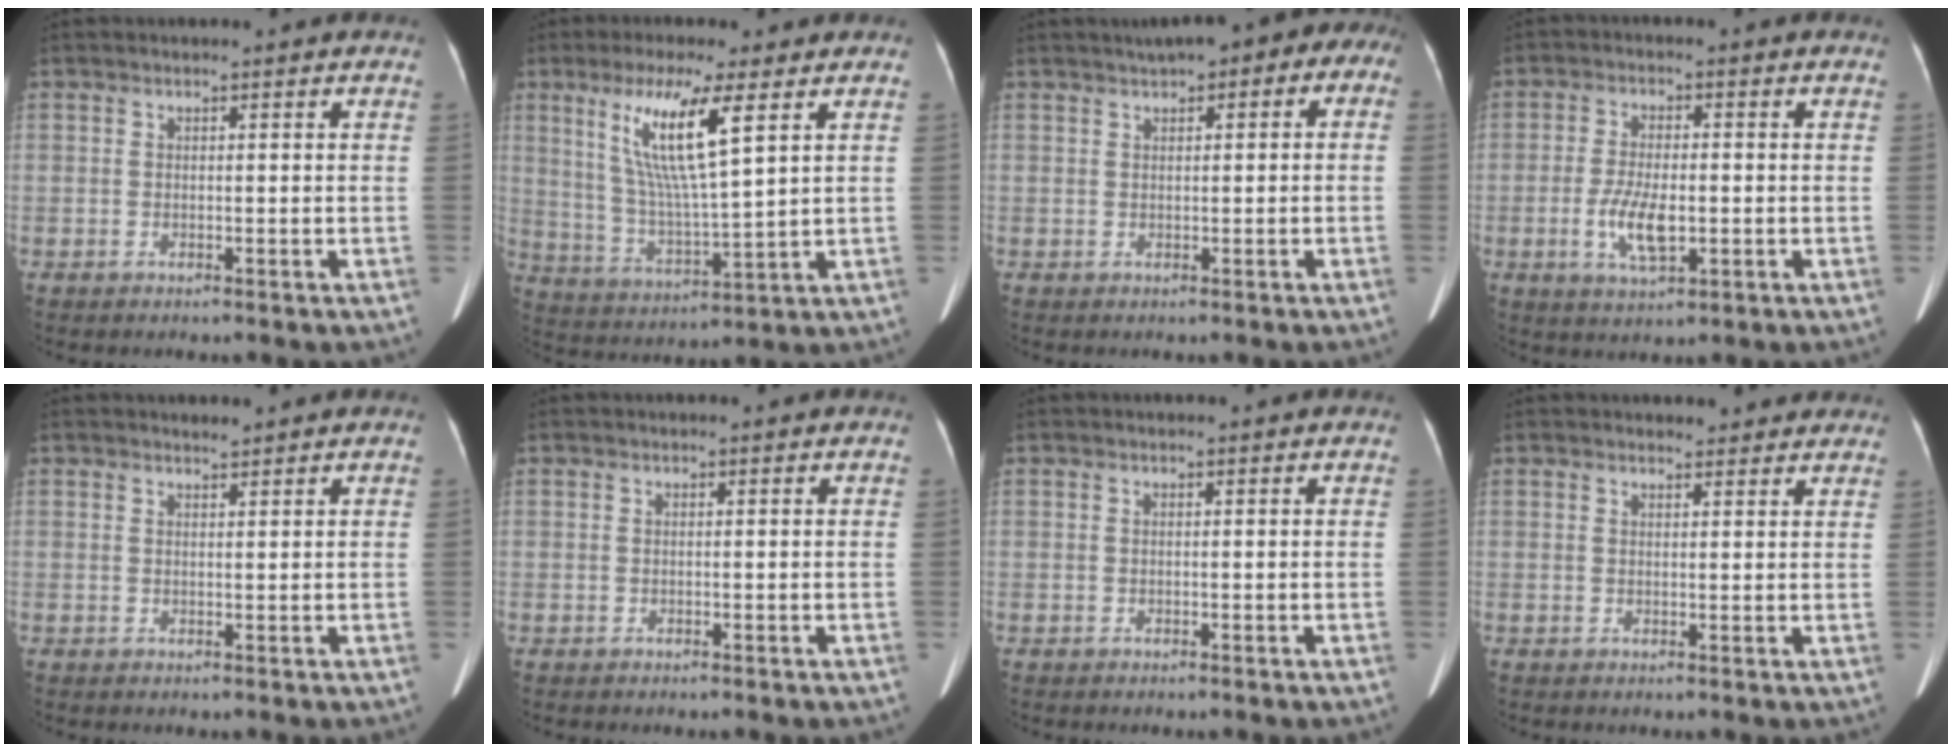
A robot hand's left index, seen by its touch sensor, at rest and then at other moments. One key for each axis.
{"total": 11.6, "fx": 5.0, "fy": 0.7, "fz": 10.4, "tx": -0.214, "ty": -0.004, "tz": 0.097}
{"total": 8.5, "fx": 4.2, "fy": 4.0, "fz": 6.3, "tx": -0.066, "ty": 0.043, "tz": 0.048}
{"total": 6.2, "fx": -1.5, "fy": 2.2, "fz": 5.6, "tx": -0.116, "ty": -0.004, "tz": -0.024}
{"total": 0.9, "fx": 0.9, "fy": 0.0, "fz": 0.1, "tx": -0.009, "ty": -0.002, "tz": 0.017}
{"total": 0.0}
{"total": 0.0}
{"total": 4.6, "fx": 4.3, "fy": 1.4, "fz": 0.8, "tx": -0.002, "ty": 0.006, "tz": 0.040}